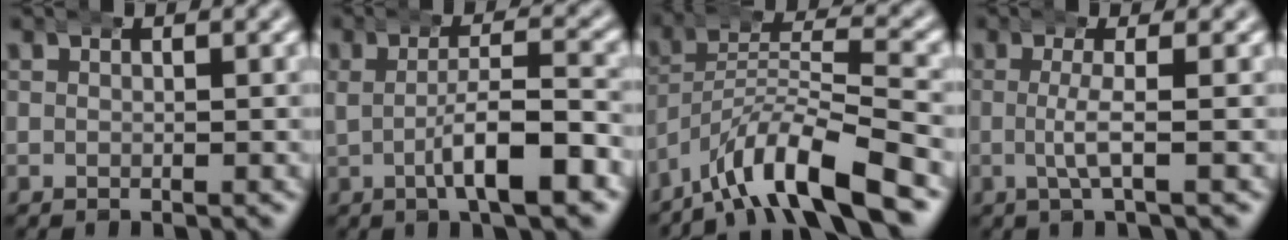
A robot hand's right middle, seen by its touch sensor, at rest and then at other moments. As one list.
[{"total": 5.0, "force": [-1.8, 1.5, 4.5], "torque": [-0.070, 0.001, -0.030]}, {"total": 7.7, "force": [-5.0, 2.6, 5.2], "torque": [-0.089, -0.012, -0.082]}, {"total": 2.2, "force": [-0.3, -0.3, 2.2], "torque": [-0.044, 0.000, -0.006]}]